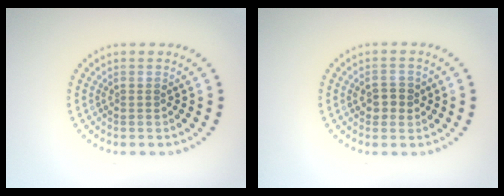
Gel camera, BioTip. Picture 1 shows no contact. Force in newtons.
{"total": 2.2, "press": 2.2, "slide": 0.3}